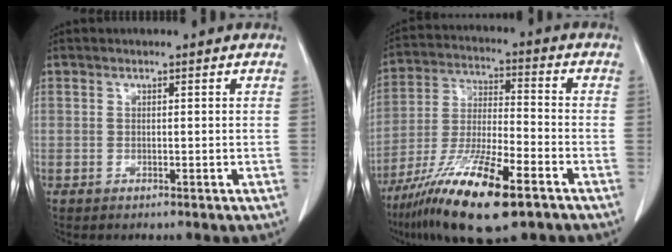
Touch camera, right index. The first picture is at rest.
{"total": 17.1, "force": [-10.2, 2.9, 13.5], "torque": [-0.261, -0.035, -0.184]}